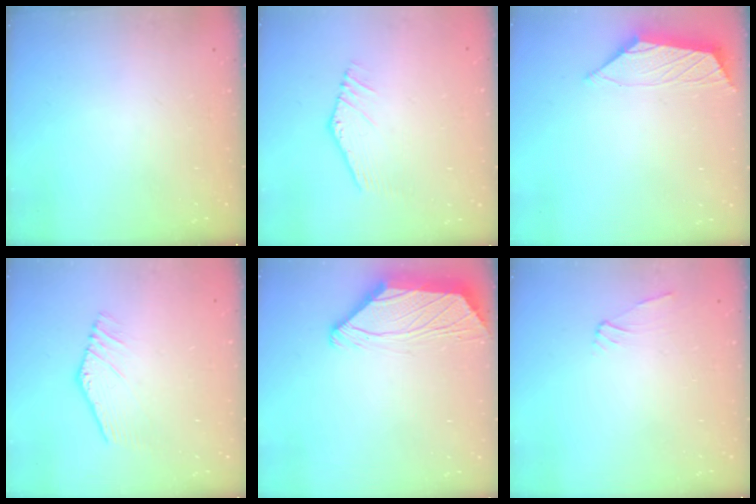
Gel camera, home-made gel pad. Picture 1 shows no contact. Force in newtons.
{"total": 4.0, "press": 4.0, "slide": 0.2}
{"total": 1.2, "press": 1.2, "slide": 0.2}
{"total": 3.9, "press": 3.9, "slide": 0.2}
{"total": 2.0, "press": 2.0, "slide": 0.6}
{"total": 1.6, "press": 1.5, "slide": 0.5}